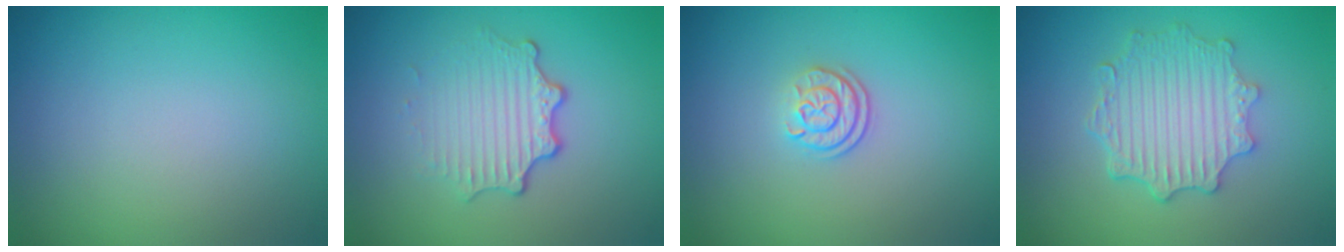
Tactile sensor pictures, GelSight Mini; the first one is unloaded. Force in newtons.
{"total": 3.3, "press": 2.5, "slide": 2.2}
{"total": 2.3, "press": 1.7, "slide": 1.5}
{"total": 4.6, "press": 3.8, "slide": 2.6}